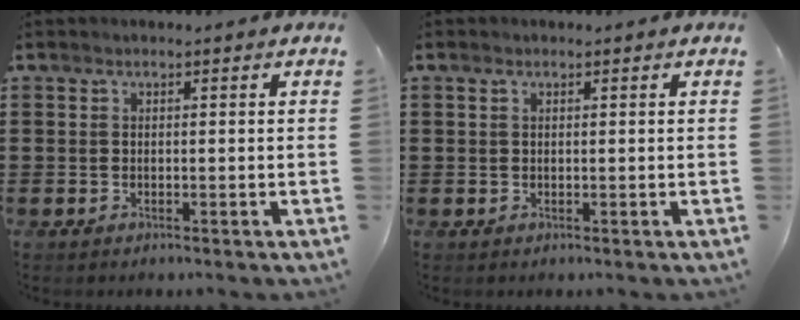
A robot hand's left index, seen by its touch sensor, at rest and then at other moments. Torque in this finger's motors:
{"motor_torque": [0.89, 0.31, 0.13, 0.03]}